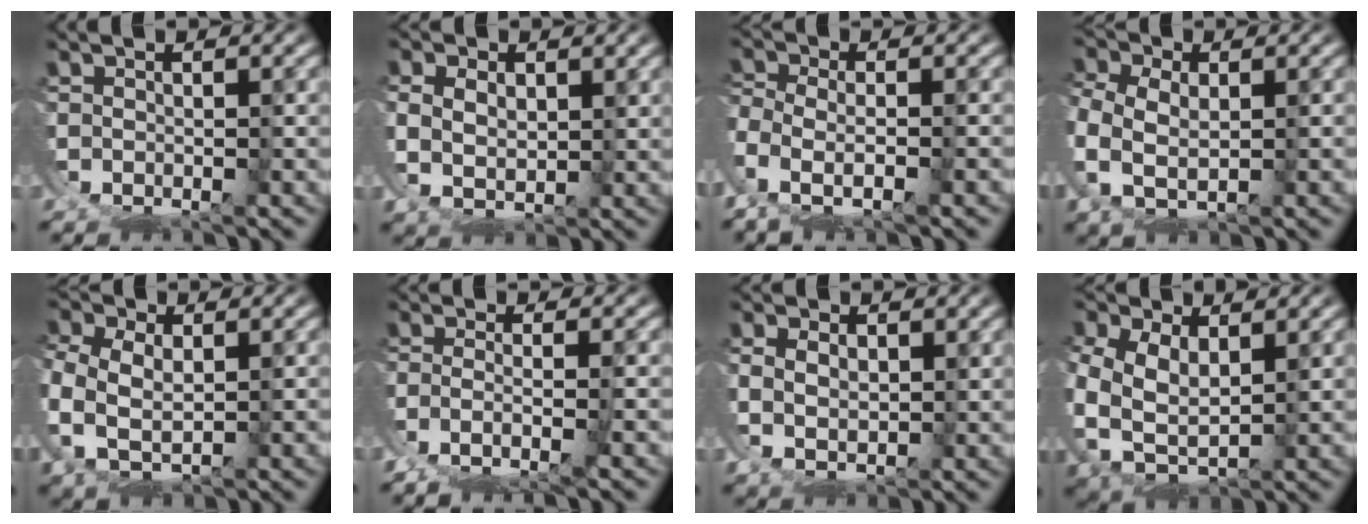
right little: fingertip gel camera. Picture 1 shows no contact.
{"total": 4.5, "force": [2.5, 3.3, 1.7], "torque": [-0.054, -0.001, 0.038]}
{"total": 3.1, "force": [-0.7, 1.5, 2.6], "torque": [-0.078, -0.021, -0.002]}
{"total": 4.7, "force": [0.9, 3.9, 2.4], "torque": [-0.095, -0.018, 0.019]}
{"total": 5.2, "force": [1.1, 4.4, 2.5], "torque": [-0.098, -0.018, 0.022]}
{"total": 2.4, "force": [-1.1, -0.2, 2.2], "torque": [-0.053, -0.019, -0.006]}
{"total": 3.8, "force": [2.6, 2.3, 1.5], "torque": [-0.042, 0.003, 0.040]}
{"total": 5.8, "force": [1.1, 5.0, 2.8], "torque": [-0.118, -0.035, 0.030]}